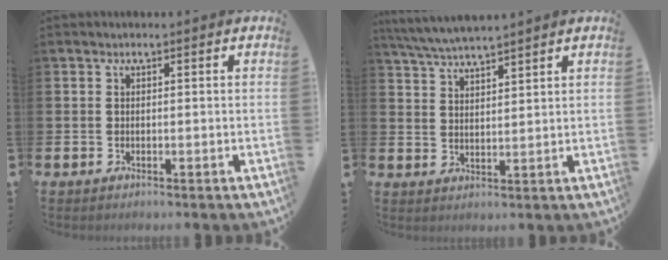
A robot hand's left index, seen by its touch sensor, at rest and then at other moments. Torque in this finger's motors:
{"motor_torque": [0.33, -0.45, 0.81, 0.21]}